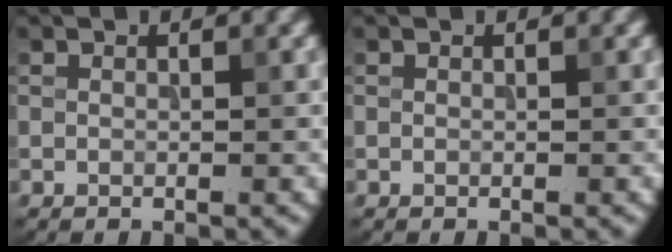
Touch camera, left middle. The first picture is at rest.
{"total": 0.0}